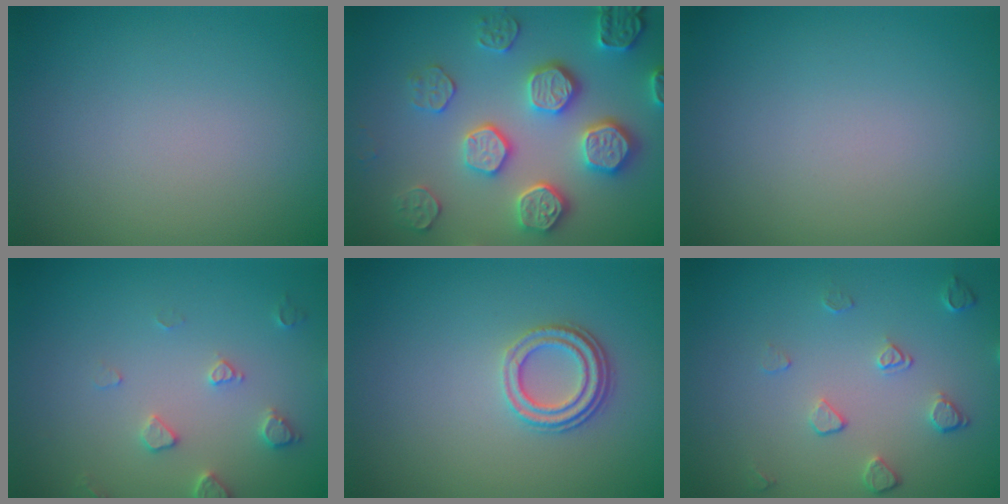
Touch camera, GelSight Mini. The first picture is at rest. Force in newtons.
{"total": 5.3, "press": 5.1, "slide": 1.6}
{"total": 0.0}
{"total": 2.2, "press": 2.2, "slide": 0.4}
{"total": 2.4, "press": 2.0, "slide": 1.3}
{"total": 2.0, "press": 1.3, "slide": 1.5}